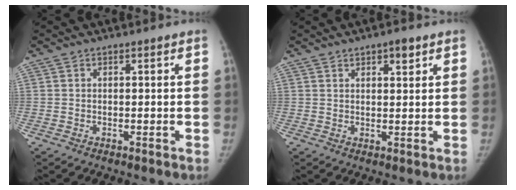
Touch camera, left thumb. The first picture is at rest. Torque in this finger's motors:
{"motor_torque": [-0.07, -0.01, 0.19, 0.19, -0.03]}